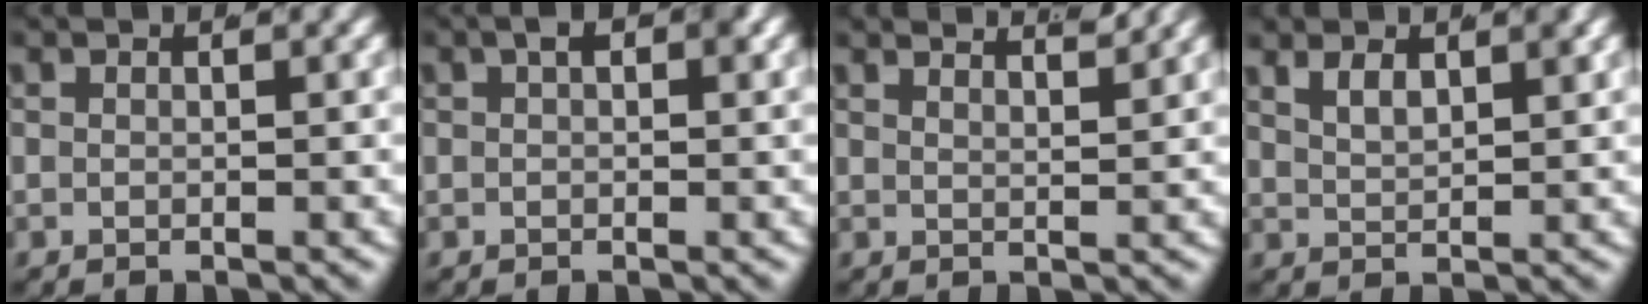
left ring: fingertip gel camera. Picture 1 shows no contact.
{"total": 2.1, "force": [0.9, 0.8, 1.8], "torque": [-0.018, 0.006, 0.013]}
{"total": 3.0, "force": [2.8, -0.3, 1.0], "torque": [-0.011, -0.009, 0.052]}
{"total": 2.3, "force": [1.4, 0.6, 1.7], "torque": [-0.036, -0.010, 0.038]}